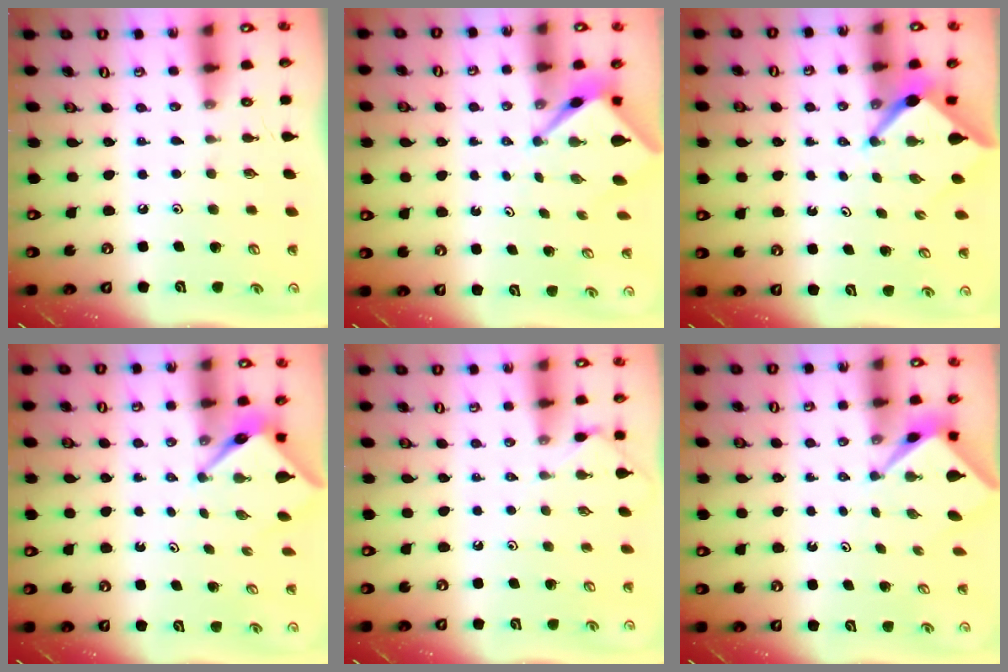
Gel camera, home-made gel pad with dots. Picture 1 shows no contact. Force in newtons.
{"total": 3.0, "press": 3.0, "slide": 0.2}
{"total": 4.5, "press": 4.5, "slide": 0.3}
{"total": 4.0, "press": 3.9, "slide": 0.2}
{"total": 2.1, "press": 2.0, "slide": 0.5}
{"total": 2.1, "press": 2.1, "slide": 0.2}